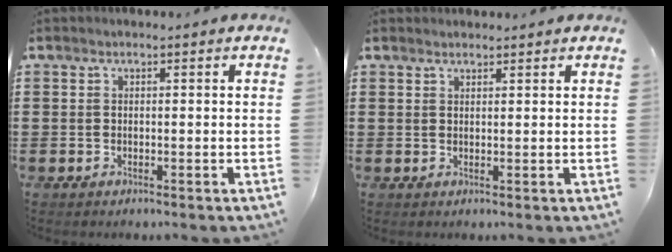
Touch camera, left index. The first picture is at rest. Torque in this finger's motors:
{"motor_torque": [2.14, 0.00, 0.25, 0.09]}